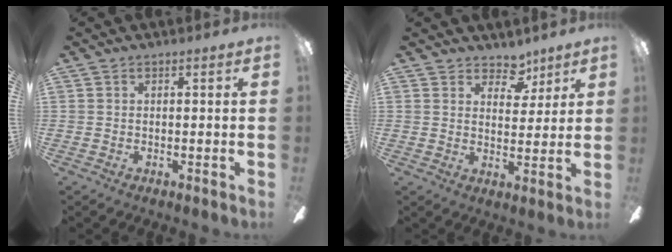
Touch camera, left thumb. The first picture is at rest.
{"total": 6.6, "force": [4.9, 4.0, 2.0], "torque": [-0.009, -0.030, 0.084]}